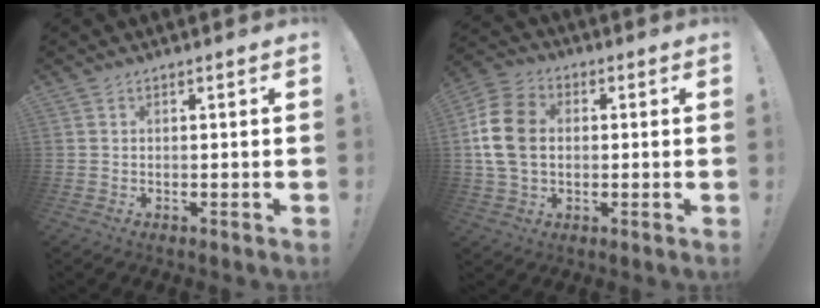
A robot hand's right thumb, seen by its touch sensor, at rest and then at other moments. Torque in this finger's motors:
{"motor_torque": [0.09, 0.58, 0.76, -0.10, 0.11]}